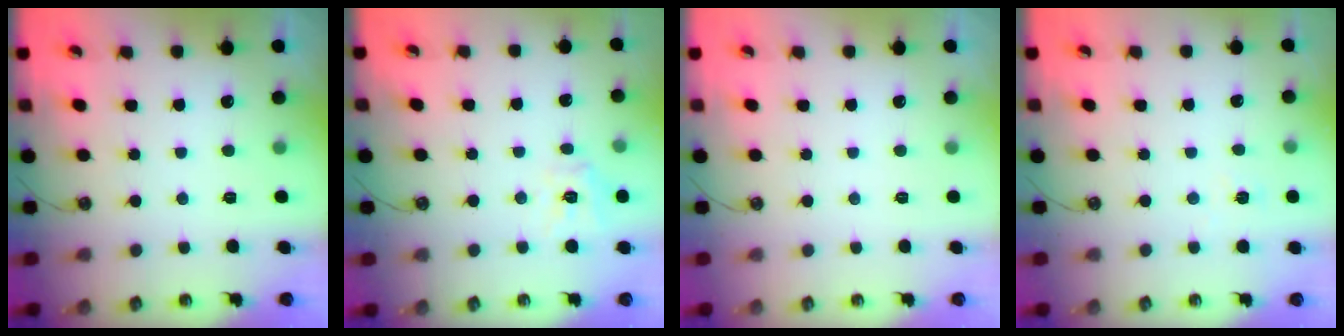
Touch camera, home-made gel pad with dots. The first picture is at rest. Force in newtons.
{"total": 10.9, "press": 10.8, "slide": 1.3}
{"total": 0.0}
{"total": 3.9, "press": 3.9, "slide": 0.4}